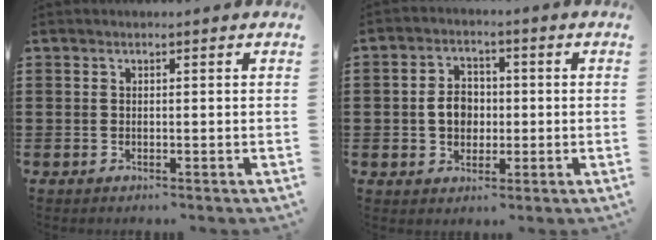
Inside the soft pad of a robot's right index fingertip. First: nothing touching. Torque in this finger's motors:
{"motor_torque": [1.53, 0.16, 0.36, 0.12]}